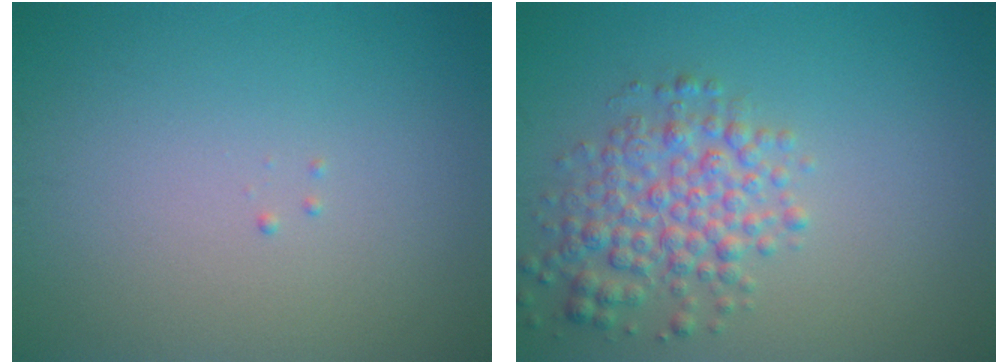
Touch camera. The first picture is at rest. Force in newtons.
{"total": 4.2, "press": 4.2, "slide": 0.1}